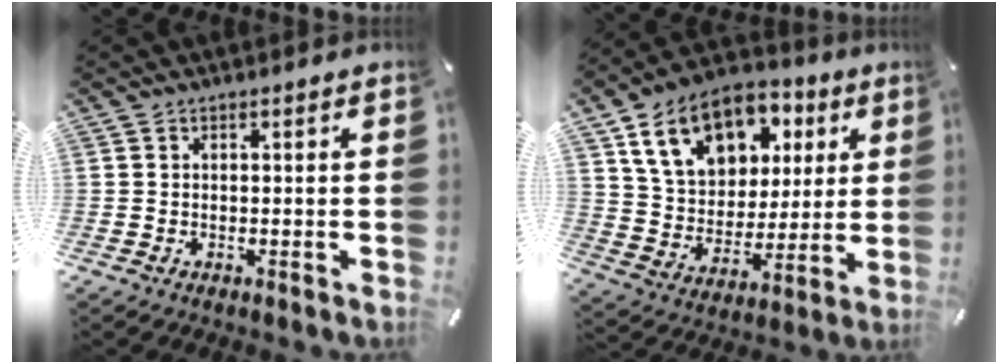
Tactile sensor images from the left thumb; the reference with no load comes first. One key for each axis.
{"total": 16.9, "fx": 8.0, "fy": 12.5, "fz": 8.0, "tx": -0.146, "ty": -0.021, "tz": 0.152}